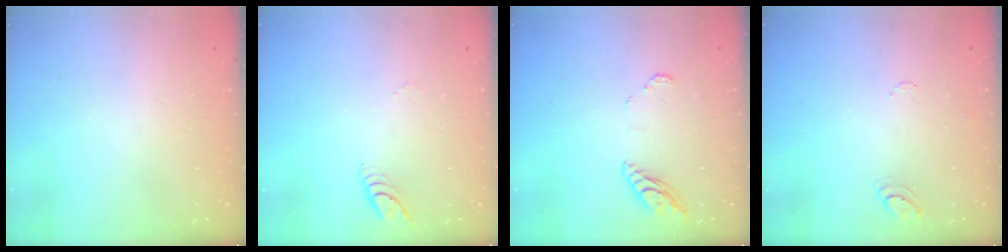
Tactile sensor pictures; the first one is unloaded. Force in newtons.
{"total": 6.2, "press": 6.2, "slide": 0.6}
{"total": 7.9, "press": 7.8, "slide": 0.5}
{"total": 5.5, "press": 5.5, "slide": 0.7}